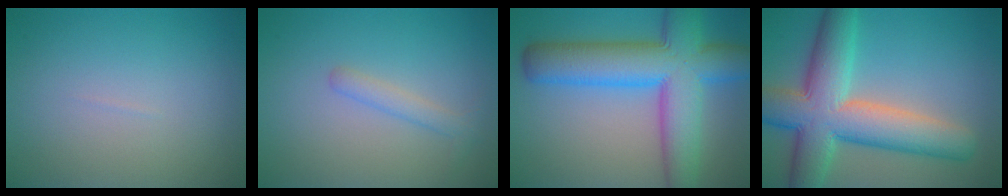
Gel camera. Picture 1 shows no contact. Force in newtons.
{"total": 1.6, "press": 1.6, "slide": 0.0}
{"total": 11.1, "press": 11.1, "slide": 0.3}
{"total": 10.8, "press": 10.8, "slide": 0.4}